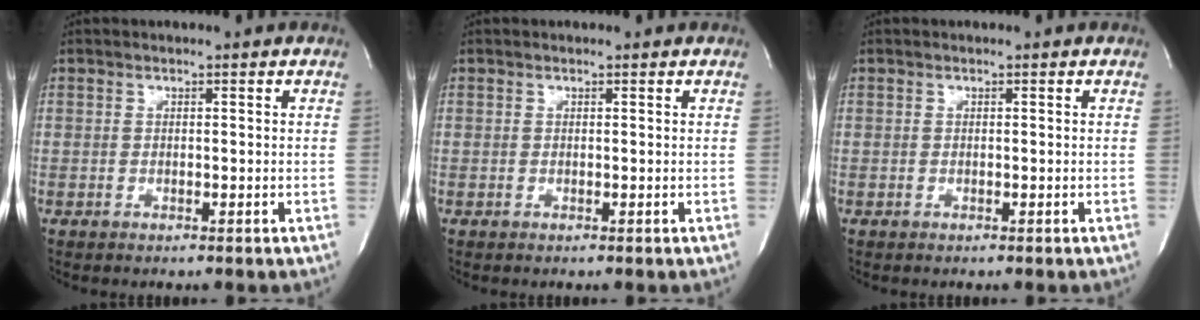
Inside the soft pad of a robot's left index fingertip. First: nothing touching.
{"total": 0.0}
{"total": 0.0}